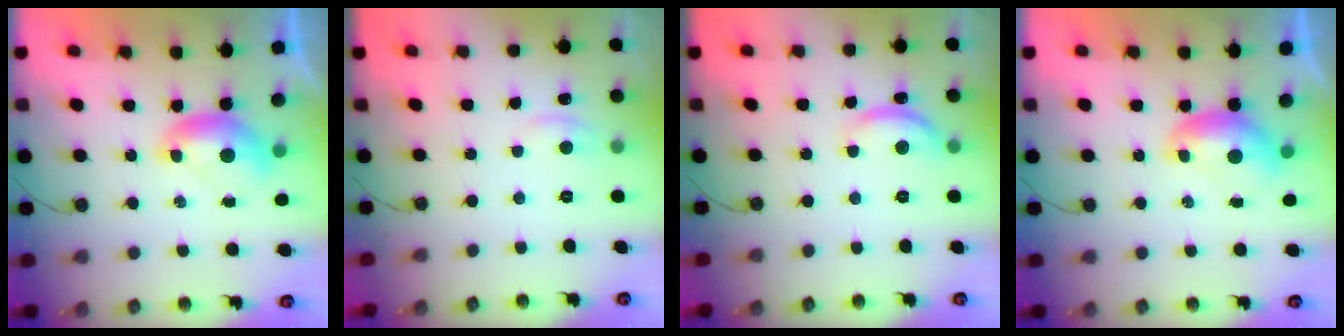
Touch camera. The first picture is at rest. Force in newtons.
{"total": 0.7, "press": 0.3, "slide": 0.7}
{"total": 4.6, "press": 4.6, "slide": 0.6}
{"total": 1.1, "press": 1.1, "slide": 0.2}